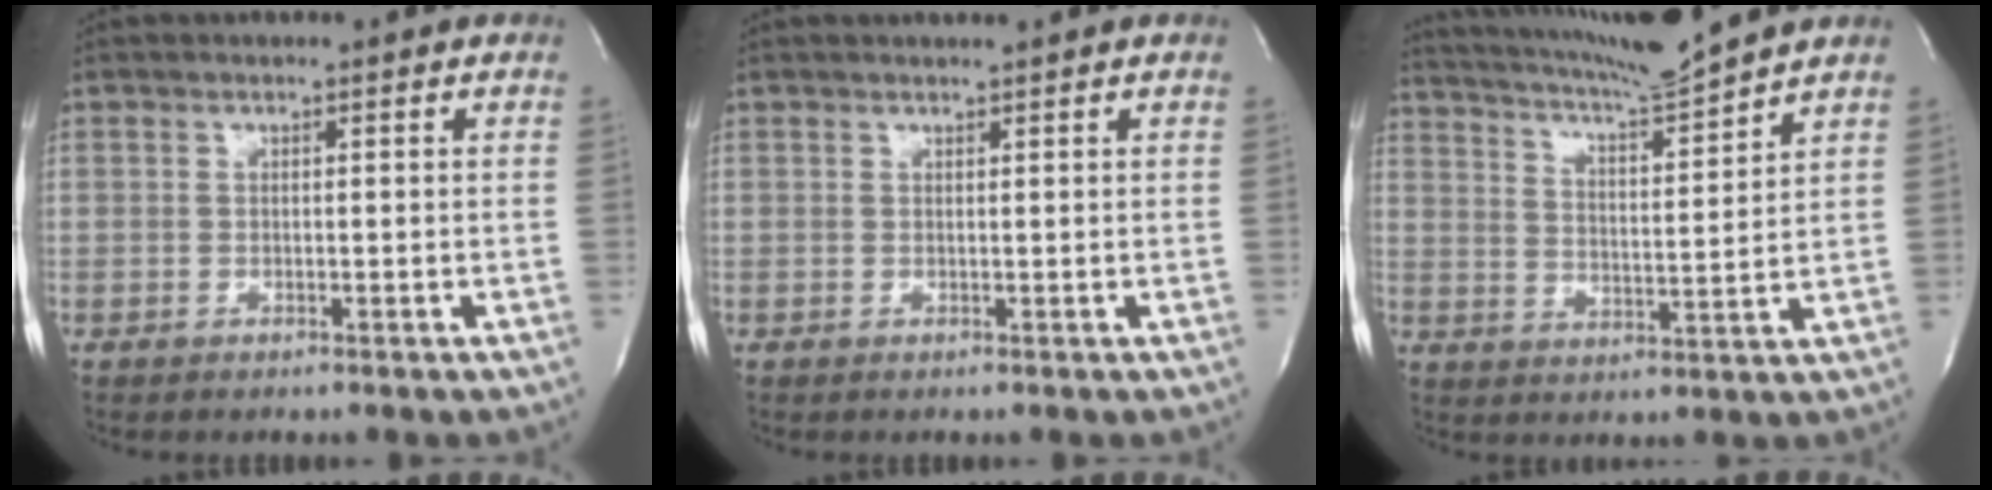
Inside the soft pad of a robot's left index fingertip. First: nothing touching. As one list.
[{"total": 1.0, "force": [0.8, -0.4, 0.3], "torque": [-0.005, -0.002, 0.017]}, {"total": 11.5, "force": [10.7, -2.0, 3.7], "torque": [-0.076, -0.023, 0.176]}]